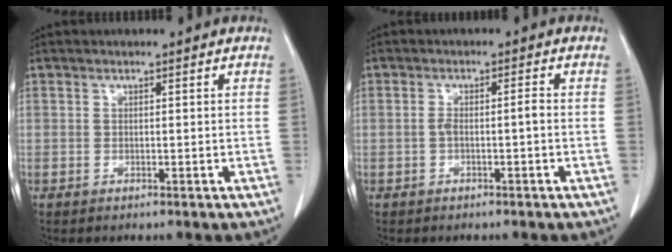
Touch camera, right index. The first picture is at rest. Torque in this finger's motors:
{"motor_torque": [0.25, -0.20, 0.07, 0.04]}